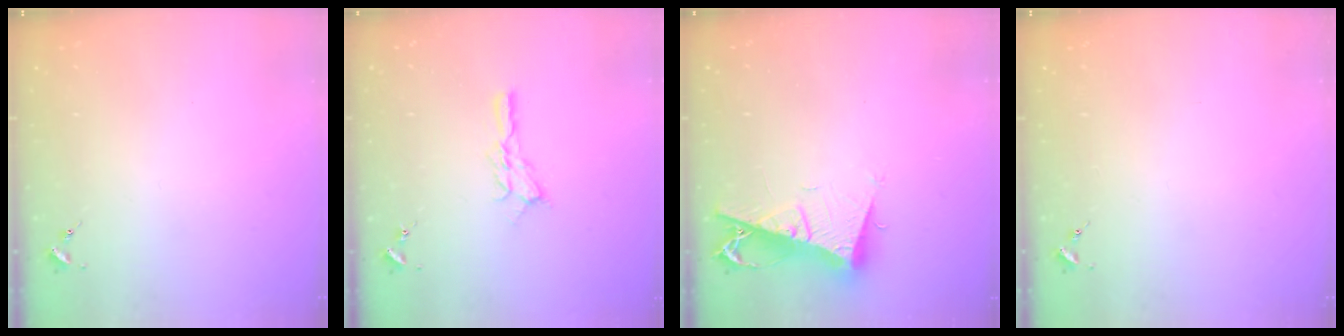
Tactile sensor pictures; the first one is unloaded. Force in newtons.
{"total": 9.3, "press": 9.3, "slide": 0.4}
{"total": 10.3, "press": 10.3, "slide": 0.8}
{"total": 0.0}